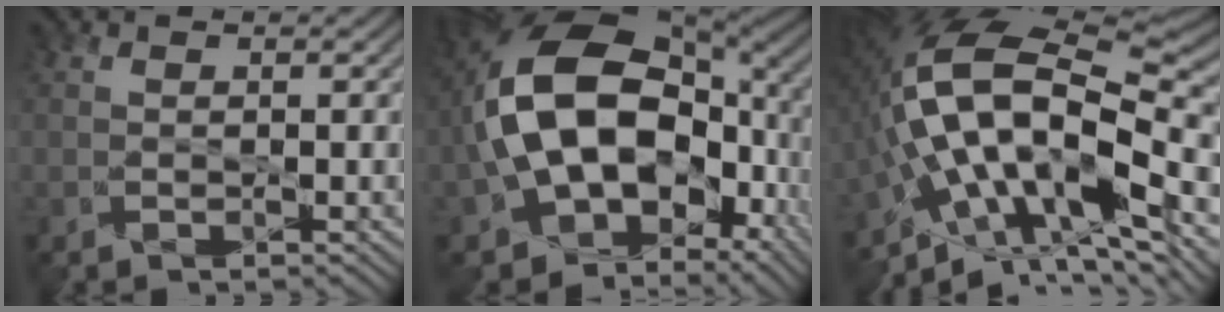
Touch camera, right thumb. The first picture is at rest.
{"total": 17.6, "force": [-0.8, 12.0, 12.8], "torque": [-0.247, -0.005, -0.006]}
{"total": 16.8, "force": [-3.2, 7.4, 14.7], "torque": [-0.280, 0.019, -0.063]}